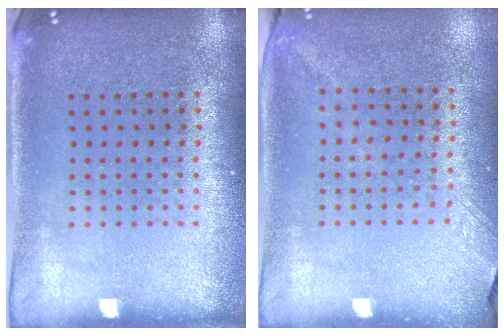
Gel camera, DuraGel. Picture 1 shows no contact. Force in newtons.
{"total": 1.2, "press": 0.9, "slide": 0.7}